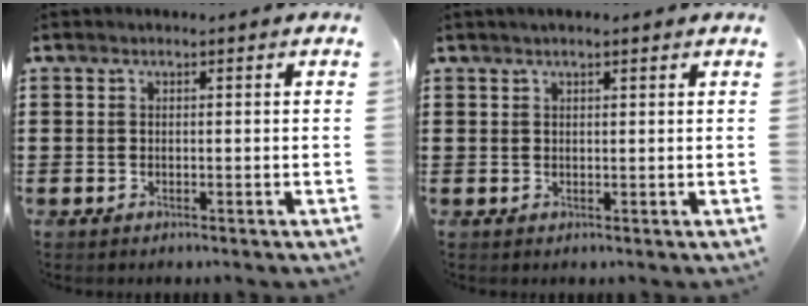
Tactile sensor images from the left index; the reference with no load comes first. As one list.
[{"total": 1.4, "force": [1.1, 0.2, 0.9], "torque": [-0.018, 0.003, 0.019]}]